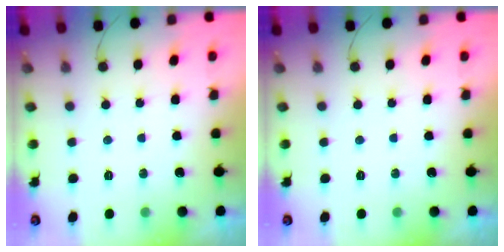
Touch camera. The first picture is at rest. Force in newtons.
{"total": 0.0}